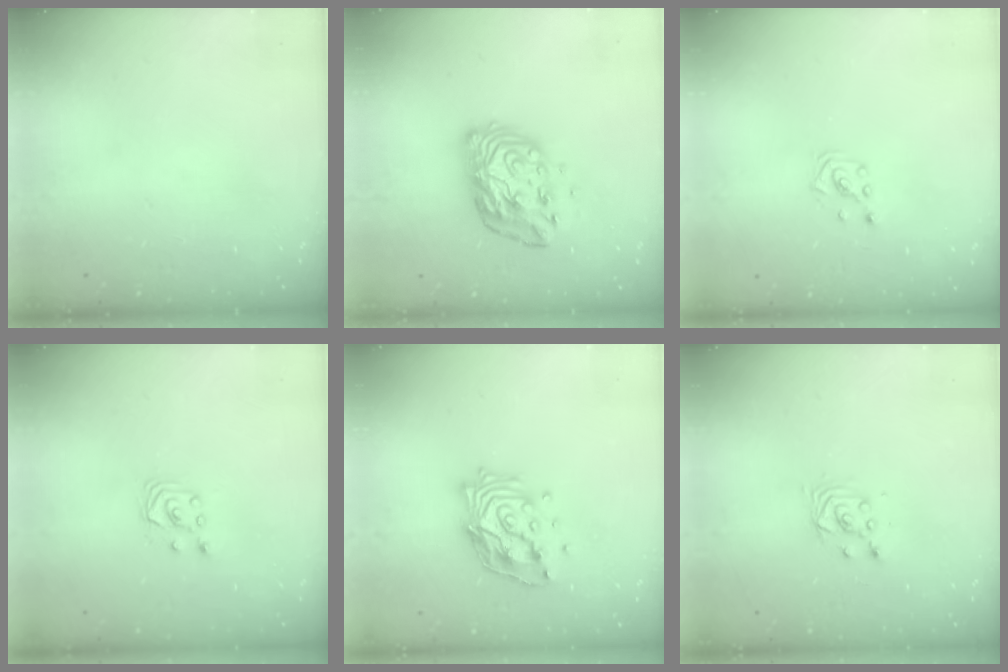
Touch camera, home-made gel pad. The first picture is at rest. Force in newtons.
{"total": 11.4, "press": 11.3, "slide": 0.9}
{"total": 1.4, "press": 1.4, "slide": 0.1}
{"total": 2.6, "press": 2.6, "slide": 0.3}
{"total": 13.5, "press": 13.4, "slide": 1.0}
{"total": 2.9, "press": 2.9, "slide": 0.1}